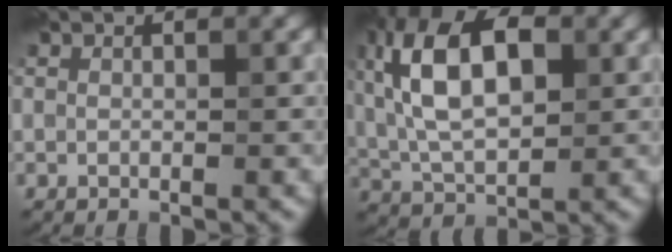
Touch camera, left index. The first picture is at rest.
{"total": 10.2, "force": [2.0, 5.2, 8.5], "torque": [-0.170, 0.020, 0.027]}